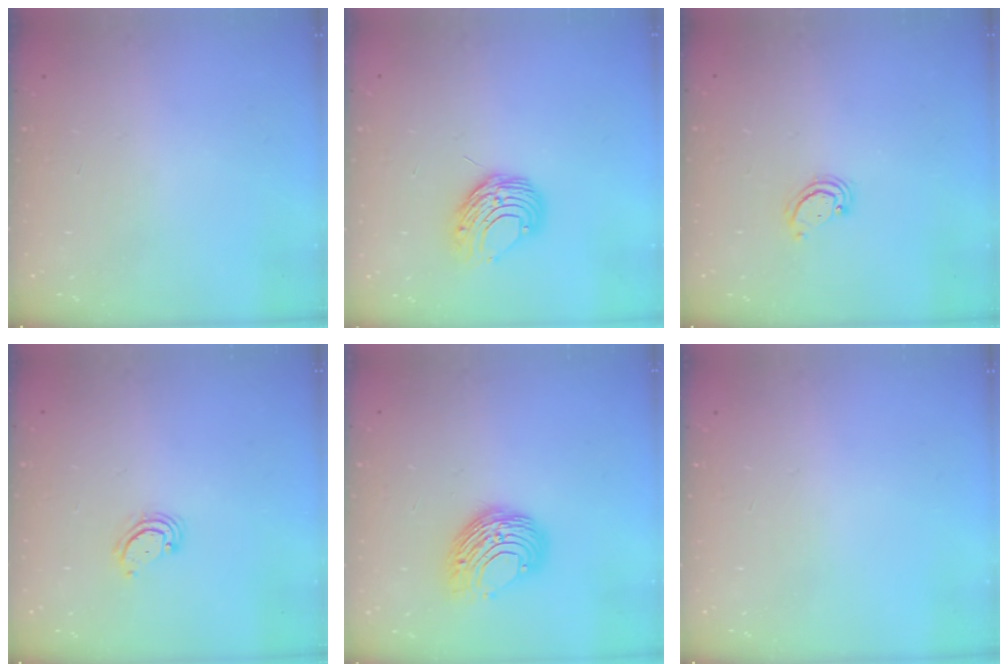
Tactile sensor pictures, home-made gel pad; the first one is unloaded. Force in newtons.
{"total": 8.8, "press": 8.8, "slide": 0.8}
{"total": 2.5, "press": 2.4, "slide": 0.2}
{"total": 2.9, "press": 2.8, "slide": 0.4}
{"total": 9.2, "press": 9.2, "slide": 0.4}
{"total": 0.0}